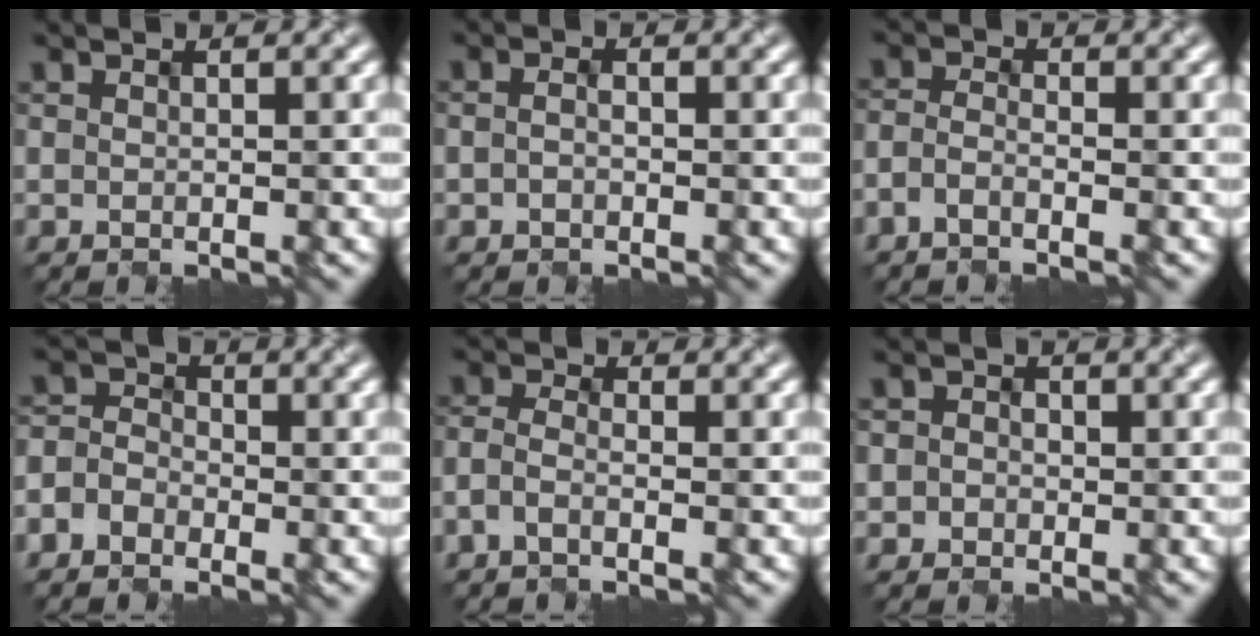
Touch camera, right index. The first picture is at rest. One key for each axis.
{"total": 1.9, "fx": -0.1, "fy": 1.4, "fz": 1.3, "tx": -0.018, "ty": 0.003, "tz": -0.008}
{"total": 1.7, "fx": -1.5, "fy": 0.5, "fz": 0.8, "tx": -0.017, "ty": 0.003, "tz": -0.037}
{"total": 3.1, "fx": -1.7, "fy": 2.4, "fz": 1.0, "tx": 0.007, "ty": 0.004, "tz": -0.042}
{"total": 2.1, "fx": -1.5, "fy": 0.8, "fz": 1.2, "tx": -0.030, "ty": 0.002, "tz": -0.040}
{"total": 2.1, "fx": -0.1, "fy": 2.0, "fz": 0.6, "tx": -0.002, "ty": 0.007, "tz": -0.018}